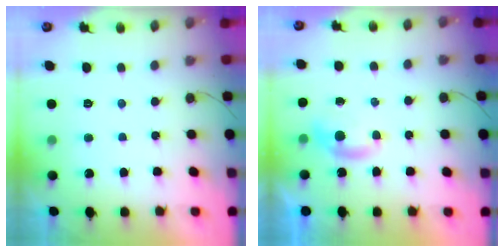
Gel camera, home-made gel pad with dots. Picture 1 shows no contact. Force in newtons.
{"total": 4.7, "press": 4.7, "slide": 0.6}